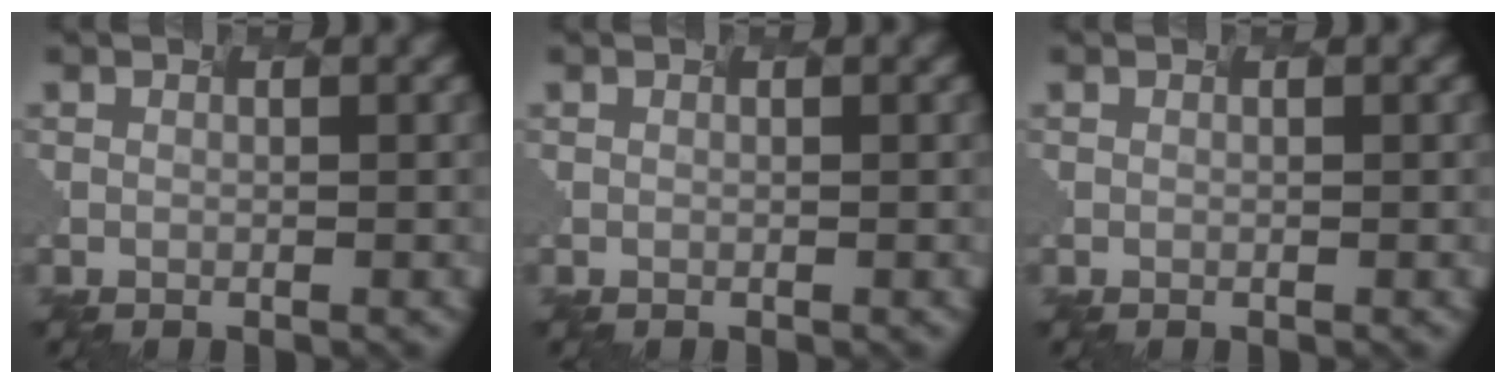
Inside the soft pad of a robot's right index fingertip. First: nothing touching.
{"total": 0.0}
{"total": 0.0}